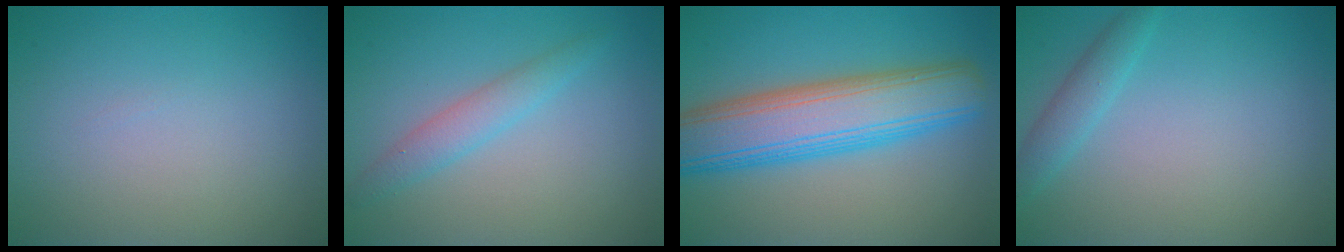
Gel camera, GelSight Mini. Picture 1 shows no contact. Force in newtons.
{"total": 2.2, "press": 2.2, "slide": 0.1}
{"total": 9.2, "press": 9.2, "slide": 0.3}
{"total": 1.9, "press": 1.9, "slide": 0.1}